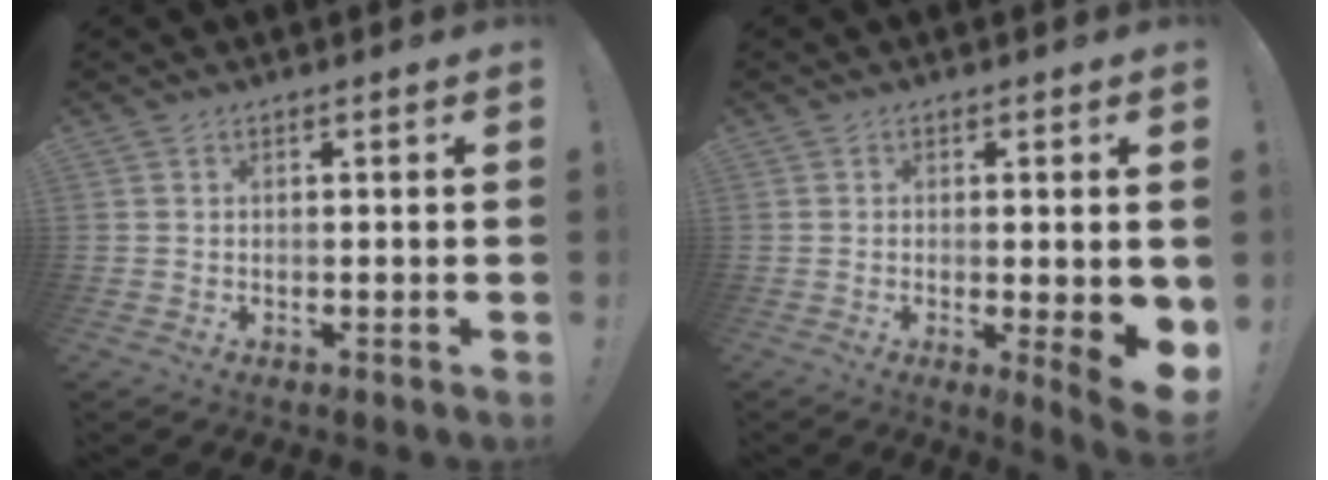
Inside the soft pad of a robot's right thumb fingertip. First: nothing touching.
{"total": 7.8, "force": [-0.2, 1.0, 7.7], "torque": [-0.092, -0.017, 0.001]}